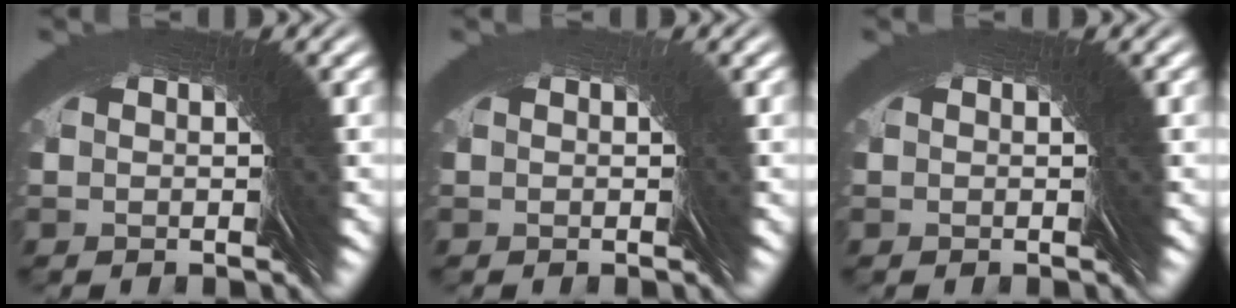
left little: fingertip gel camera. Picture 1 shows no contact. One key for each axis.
{"total": 0.6, "fx": 0.3, "fy": -0.1, "fz": -0.6, "tx": 0.010, "ty": 0.004, "tz": 0.004}
{"total": 0.0}